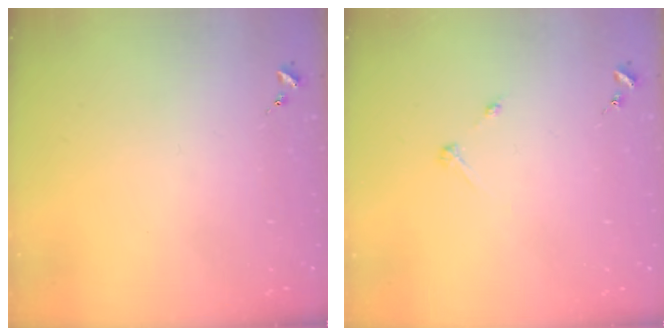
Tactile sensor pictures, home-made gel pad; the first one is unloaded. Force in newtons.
{"total": 2.7, "press": 2.7, "slide": 0.3}